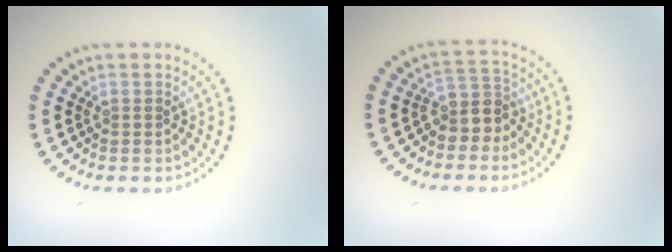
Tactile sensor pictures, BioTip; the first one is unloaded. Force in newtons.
{"total": 3.0, "press": 2.4, "slide": 1.8}